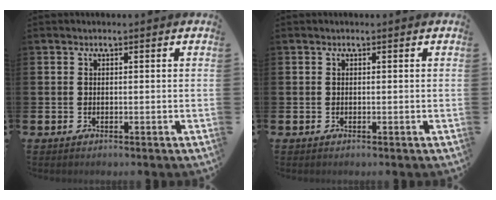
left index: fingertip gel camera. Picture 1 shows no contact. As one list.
[{"total": 0.0}]